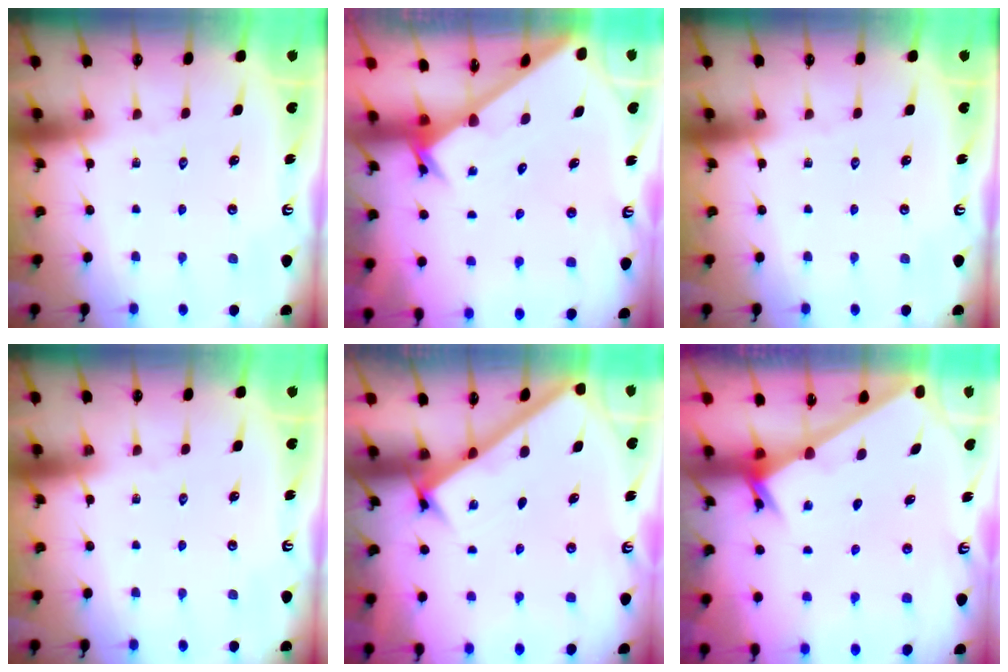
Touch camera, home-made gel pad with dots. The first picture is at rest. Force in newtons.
{"total": 2.4, "press": 2.4, "slide": 0.2}
{"total": 0.0}
{"total": 0.0}
{"total": 2.8, "press": 2.8, "slide": 0.3}
{"total": 2.5, "press": 2.5, "slide": 0.2}